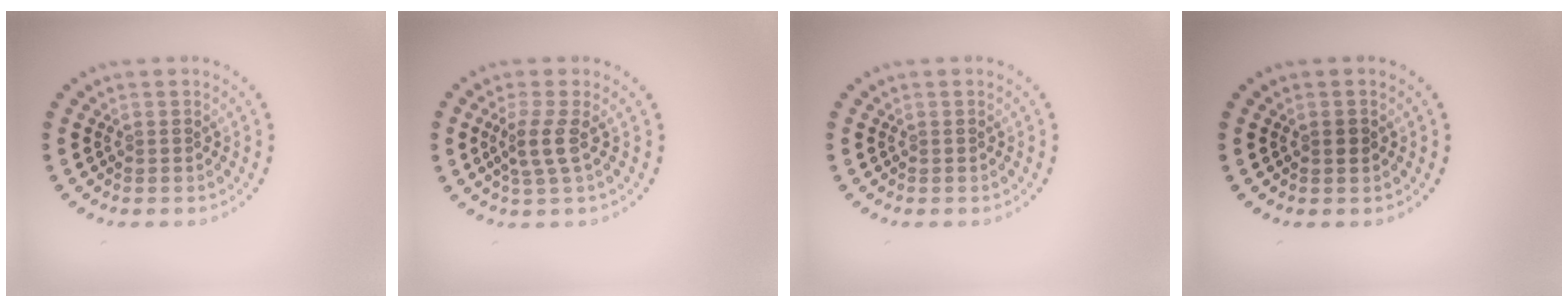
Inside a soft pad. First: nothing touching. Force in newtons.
{"total": 2.2, "press": 1.7, "slide": 1.4}
{"total": 0.0}
{"total": 0.8, "press": 0.8, "slide": 0.1}